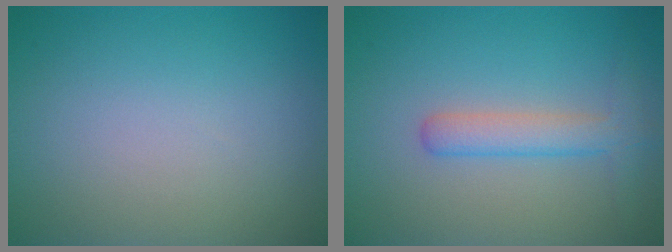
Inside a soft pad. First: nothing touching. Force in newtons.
{"total": 3.0, "press": 3.0, "slide": 0.0}